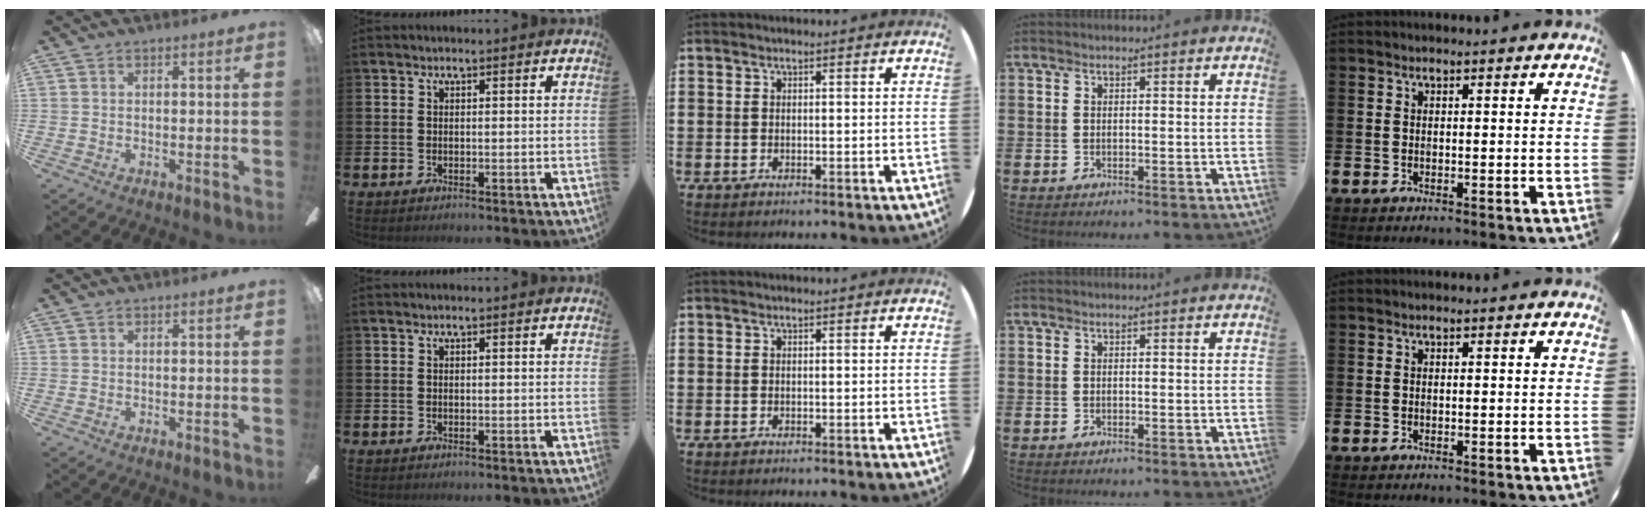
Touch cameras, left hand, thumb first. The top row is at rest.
{}